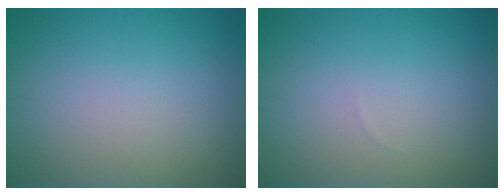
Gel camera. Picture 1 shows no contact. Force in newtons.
{"total": 0.0}